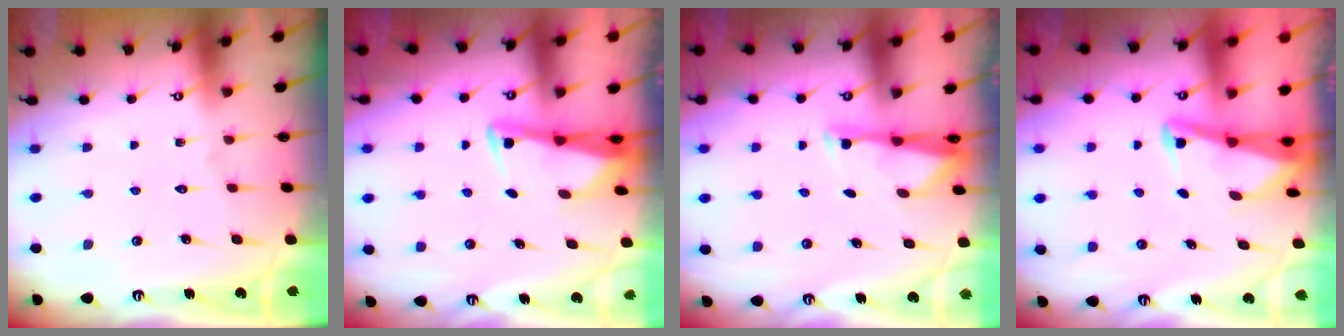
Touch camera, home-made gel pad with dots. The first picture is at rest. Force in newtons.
{"total": 2.8, "press": 2.8, "slide": 0.5}
{"total": 2.9, "press": 2.9, "slide": 0.6}
{"total": 2.6, "press": 2.5, "slide": 0.6}